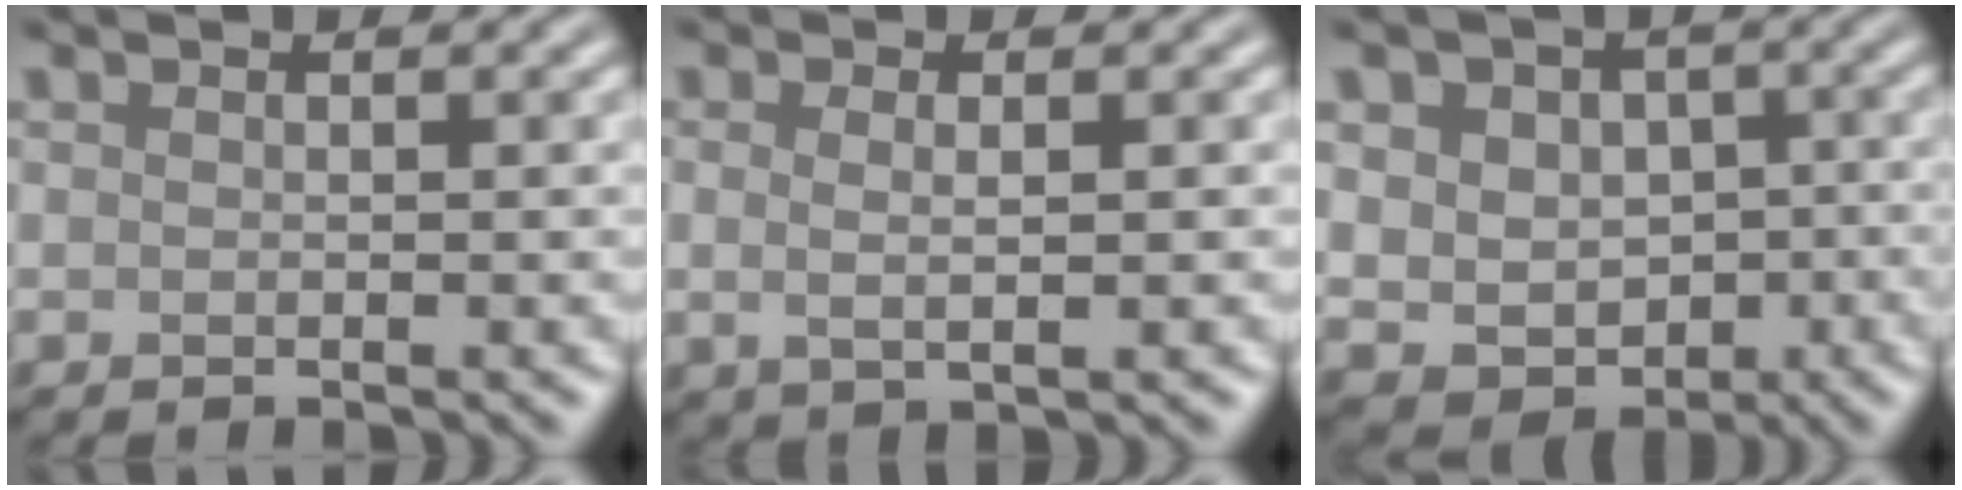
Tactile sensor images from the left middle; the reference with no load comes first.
{"total": 1.5, "force": [0.2, 0.4, 1.4], "torque": [-0.027, -0.002, 0.005]}
{"total": 7.0, "force": [0.4, 5.9, 3.8], "torque": [-0.056, 0.017, -0.004]}